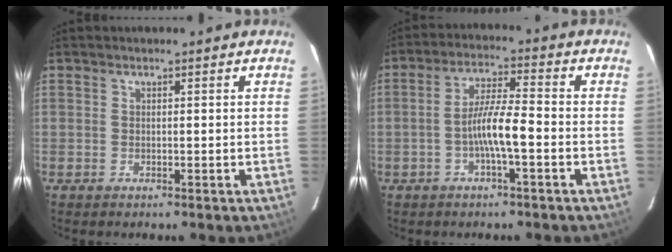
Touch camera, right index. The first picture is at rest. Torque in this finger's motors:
{"motor_torque": [0.94, -0.36, 0.73, 0.15]}